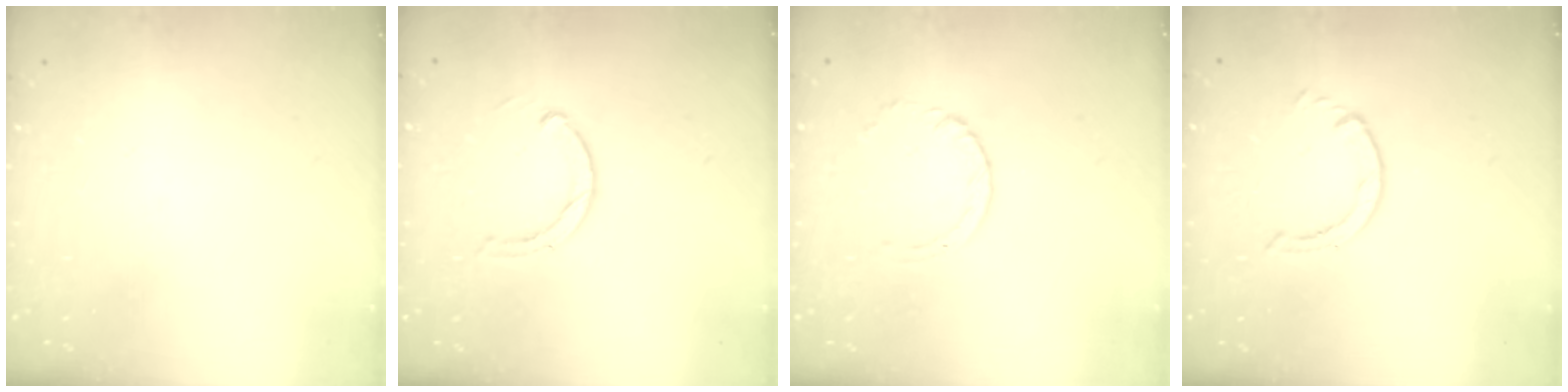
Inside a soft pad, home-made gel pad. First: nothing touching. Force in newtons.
{"total": 2.9, "press": 2.9, "slide": 0.4}
{"total": 1.0, "press": 1.0, "slide": 0.1}
{"total": 0.6, "press": 0.6, "slide": 0.1}